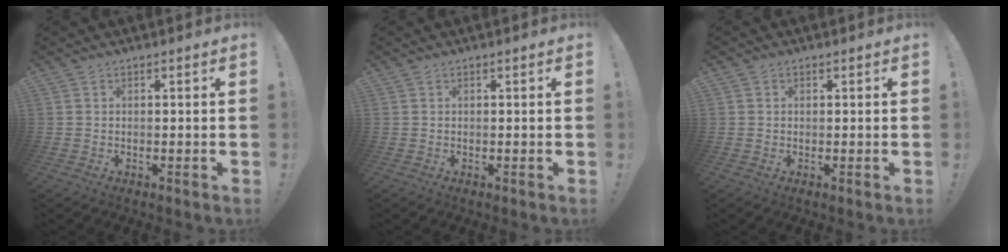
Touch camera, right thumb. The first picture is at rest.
{"total": 0.0}
{"total": 0.6, "force": [0.3, 0.5, -0.2], "torque": [0.013, -0.003, 0.003]}